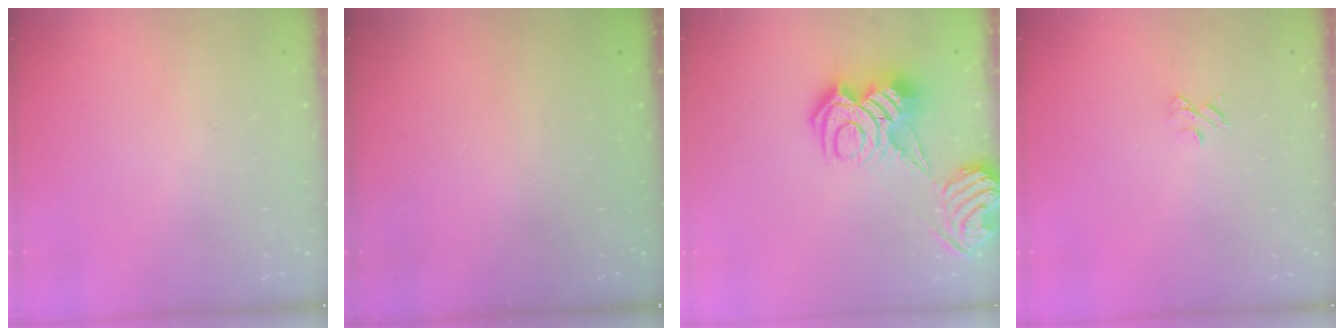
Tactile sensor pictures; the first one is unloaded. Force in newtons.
{"total": 2.6, "press": 2.5, "slide": 0.9}
{"total": 10.5, "press": 10.4, "slide": 0.9}
{"total": 4.0, "press": 4.0, "slide": 0.3}